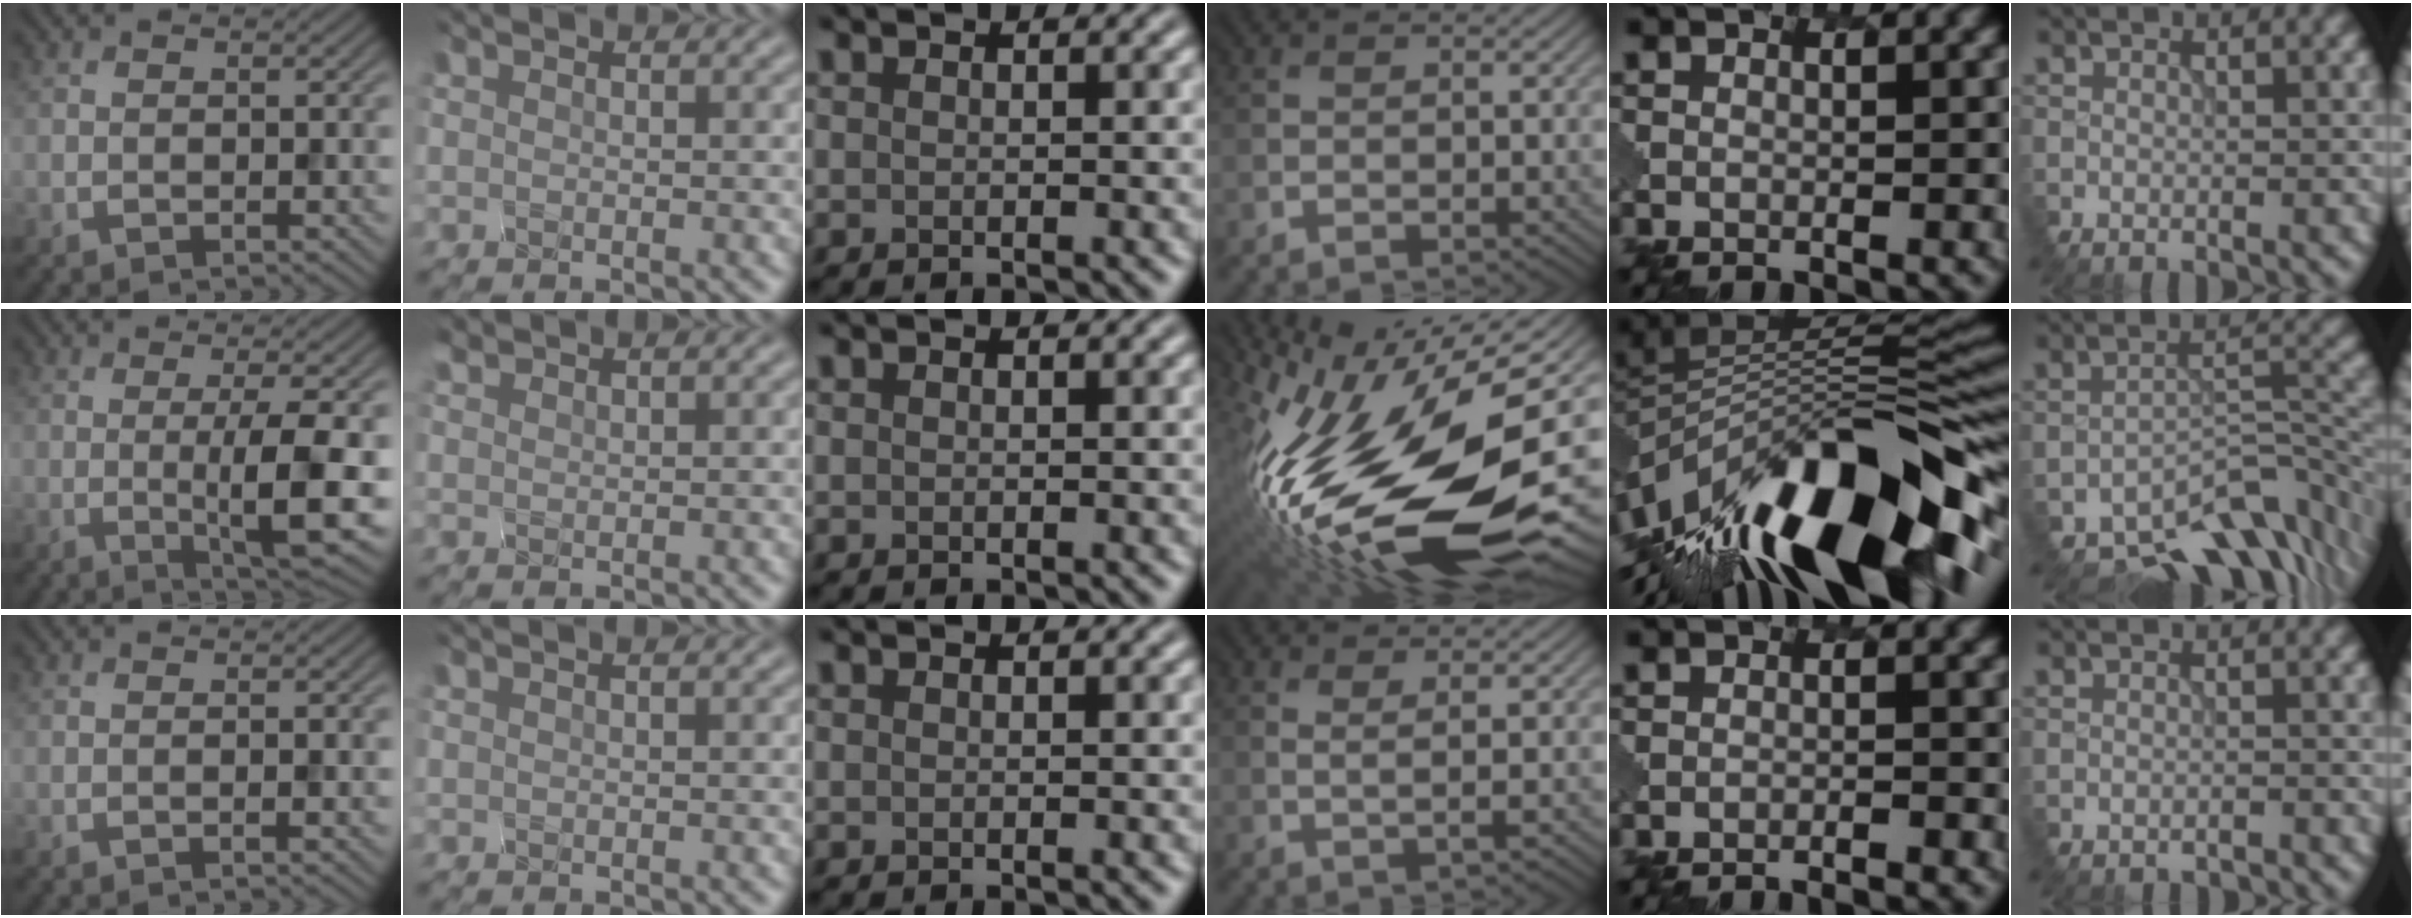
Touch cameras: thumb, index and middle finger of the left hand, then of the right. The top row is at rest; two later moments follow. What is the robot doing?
{"motion": "disassemble", "object": "battery cover"}